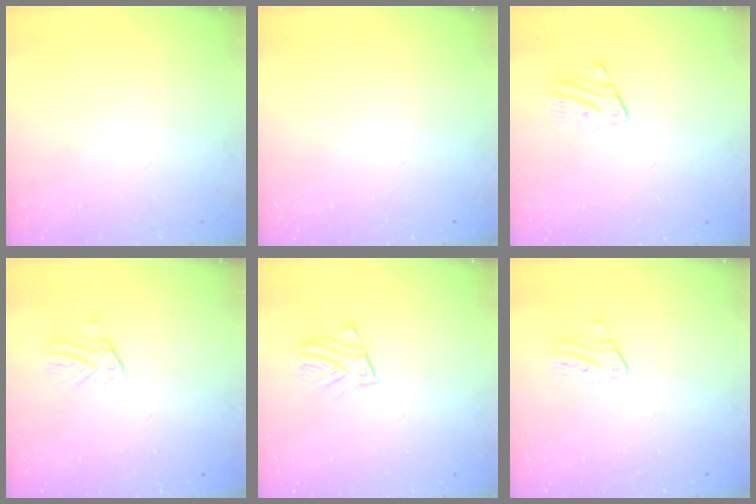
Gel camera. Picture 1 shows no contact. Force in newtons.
{"total": 0.0}
{"total": 1.7, "press": 1.7, "slide": 0.1}
{"total": 1.4, "press": 1.4, "slide": 0.2}
{"total": 2.4, "press": 2.4, "slide": 0.1}
{"total": 0.8, "press": 0.8, "slide": 0.1}